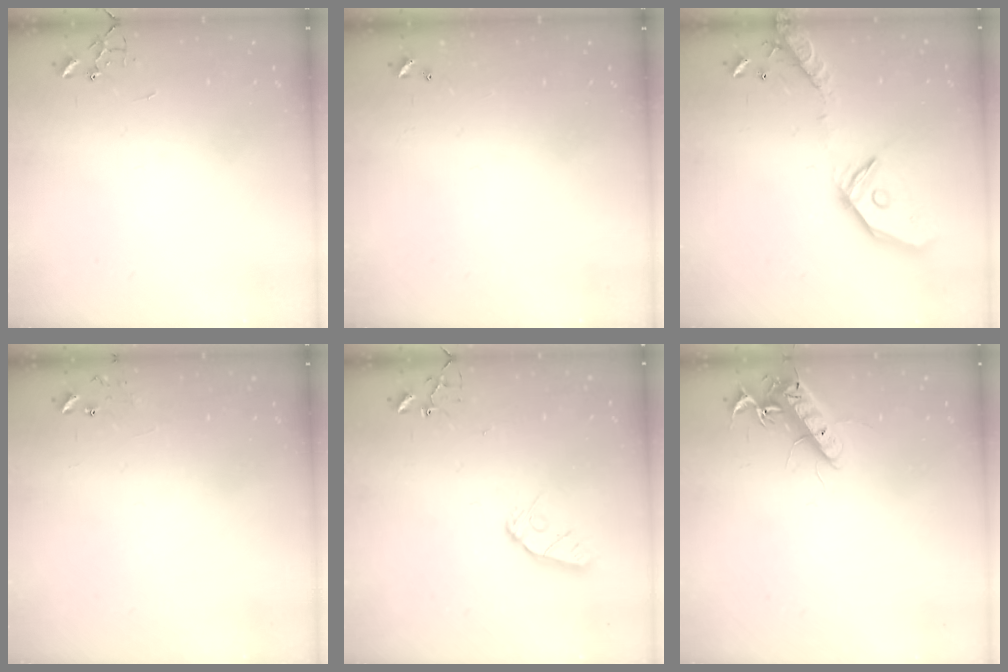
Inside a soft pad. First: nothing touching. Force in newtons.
{"total": 0.0}
{"total": 18.4, "press": 18.2, "slide": 3.1}
{"total": 7.0, "press": 7.0, "slide": 0.5}
{"total": 8.6, "press": 8.5, "slide": 0.7}
{"total": 14.2, "press": 14.2, "slide": 1.4}